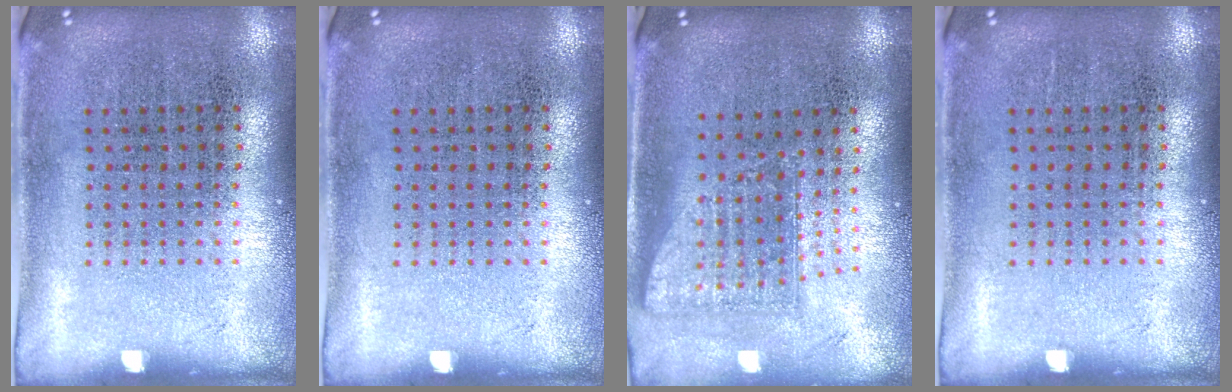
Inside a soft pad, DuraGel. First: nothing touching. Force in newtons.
{"total": 0.0}
{"total": 1.7, "press": 1.2, "slide": 1.1}
{"total": 0.0}